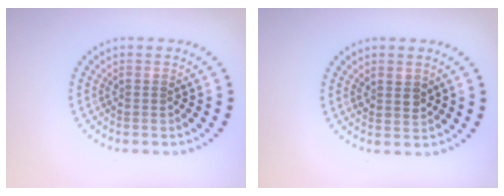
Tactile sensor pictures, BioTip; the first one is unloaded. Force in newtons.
{"total": 1.7, "press": 1.5, "slide": 0.7}